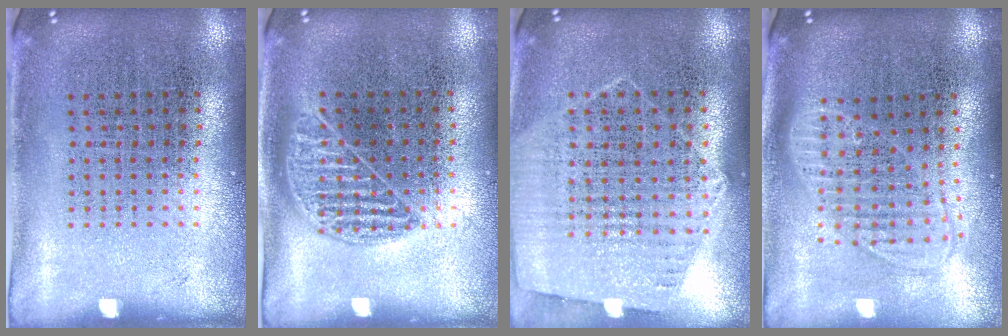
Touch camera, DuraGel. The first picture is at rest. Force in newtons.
{"total": 1.0, "press": 0.8, "slide": 0.5}
{"total": 1.2, "press": 1.1, "slide": 0.4}
{"total": 1.8, "press": 1.4, "slide": 1.0}